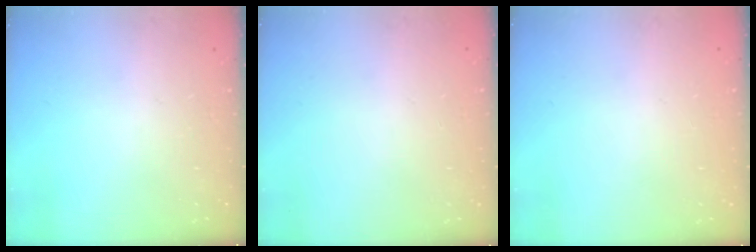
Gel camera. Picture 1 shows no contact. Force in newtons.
{"total": 0.0}
{"total": 0.0}